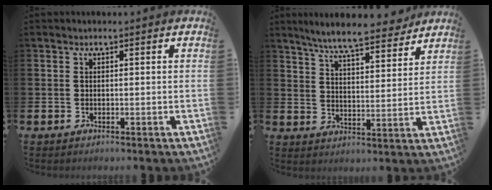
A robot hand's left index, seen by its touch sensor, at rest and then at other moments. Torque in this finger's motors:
{"motor_torque": [1.06, -1.08, 0.37, 0.21]}